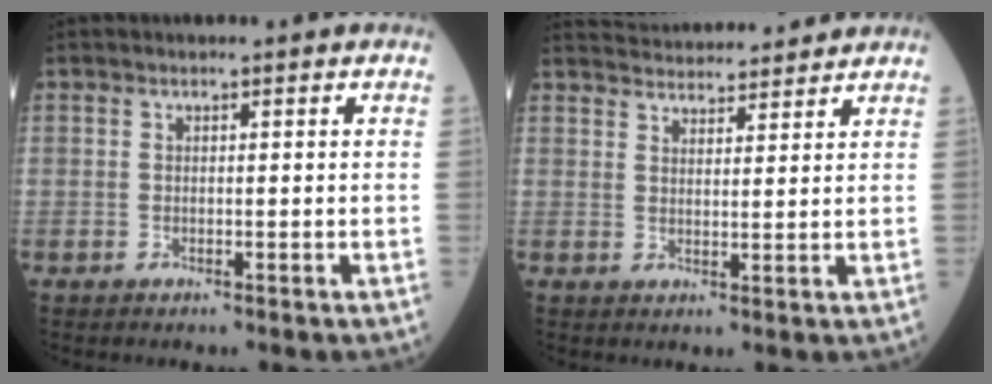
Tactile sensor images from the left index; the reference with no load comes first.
{"total": 11.1, "force": [10.8, 1.5, 2.4], "torque": [-0.037, 0.022, 0.149]}